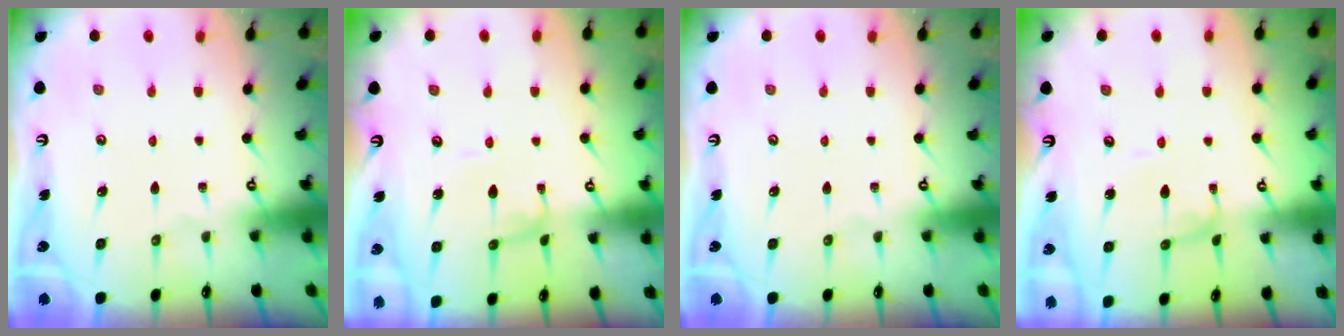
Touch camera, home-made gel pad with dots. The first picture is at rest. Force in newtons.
{"total": 1.9, "press": 1.9, "slide": 0.0}
{"total": 0.0}
{"total": 1.9, "press": 1.9, "slide": 0.0}